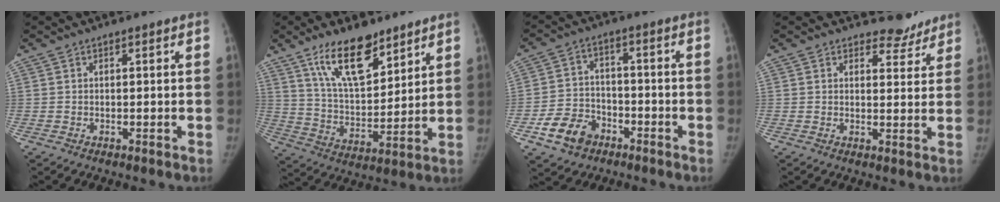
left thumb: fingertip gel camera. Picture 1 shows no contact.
{"total": 14.7, "force": [9.8, 6.2, 9.1], "torque": [-0.120, -0.060, 0.182]}
{"total": 9.3, "force": [-5.2, 6.8, 3.8], "torque": [-0.047, 0.031, -0.091]}
{"total": 4.3, "force": [3.8, 2.1, -0.2], "torque": [0.030, -0.033, 0.043]}